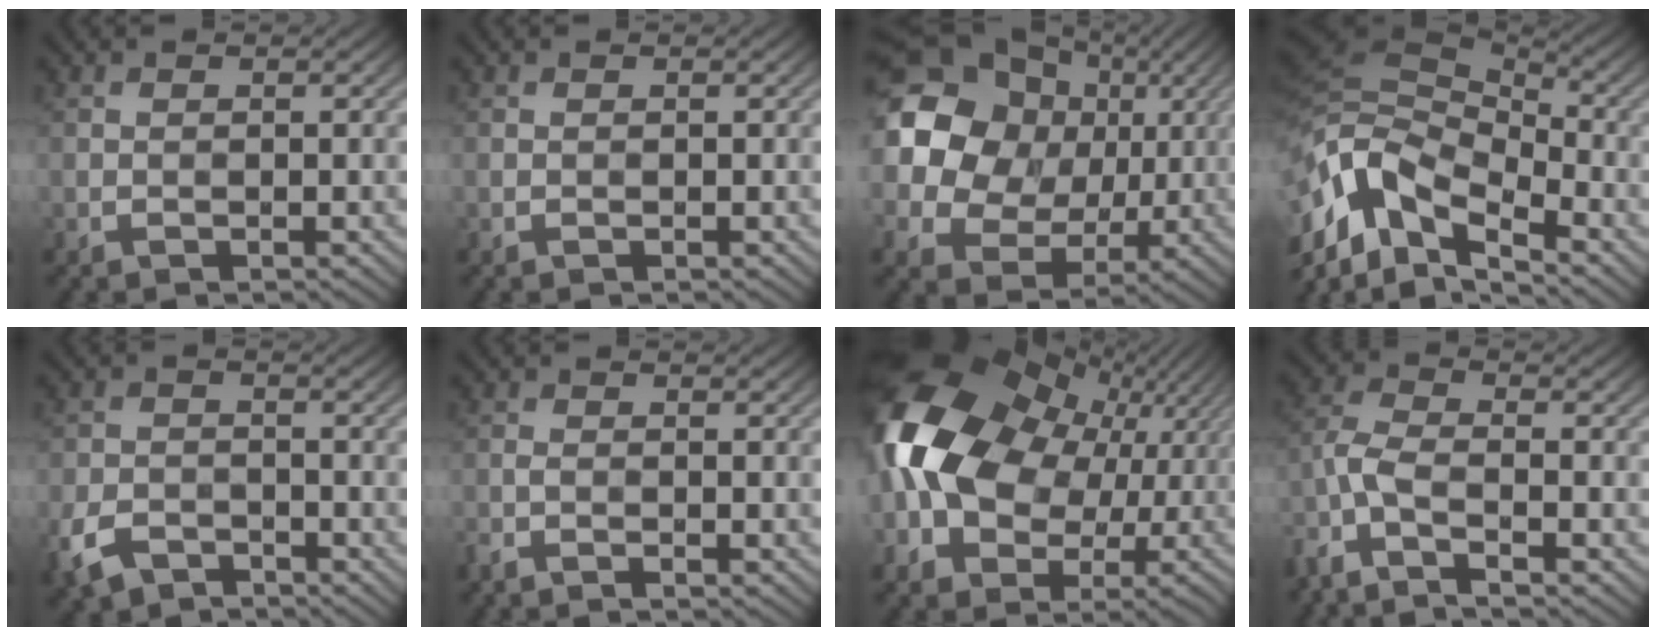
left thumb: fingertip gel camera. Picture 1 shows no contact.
{"total": 0.0}
{"total": 19.0, "force": [5.3, 16.3, 8.2], "torque": [-0.254, 0.042, 0.093]}
{"total": 14.1, "force": [-5.5, 7.5, 10.6], "torque": [-0.242, -0.011, -0.107]}
{"total": 5.4, "force": [-3.7, 3.0, 2.6], "torque": [-0.060, -0.009, -0.078]}
{"total": 1.6, "force": [-1.4, 0.2, 0.8], "torque": [-0.025, -0.005, -0.036]}
{"total": 18.5, "force": [1.1, 13.3, 12.9], "torque": [-0.258, -0.012, 0.038]}
{"total": 5.8, "force": [-4.1, 1.5, 3.8], "torque": [-0.094, -0.006, -0.100]}